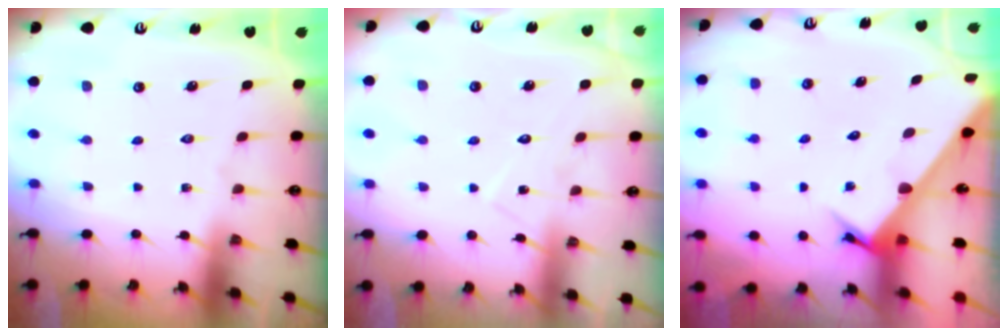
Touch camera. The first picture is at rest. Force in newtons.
{"total": 7.2, "press": 7.2, "slide": 0.5}
{"total": 3.5, "press": 3.5, "slide": 0.2}